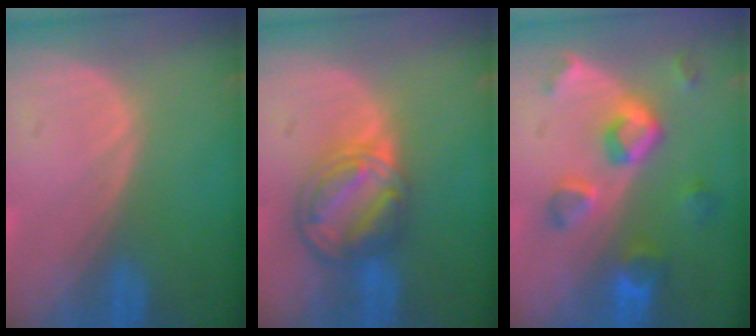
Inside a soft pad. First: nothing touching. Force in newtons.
{"total": 8.1, "press": 6.9, "slide": 4.1}
{"total": 7.8, "press": 7.0, "slide": 3.4}